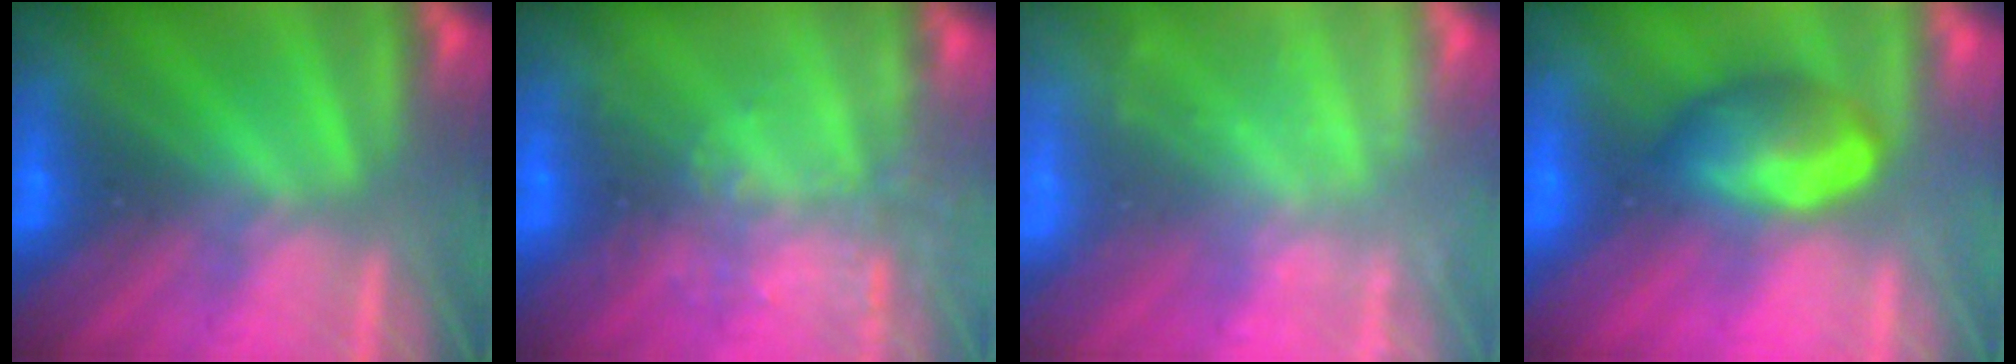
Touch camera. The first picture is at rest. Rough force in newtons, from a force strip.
{"total": 6.7}
{"total": 2.3}
{"total": 7.5}